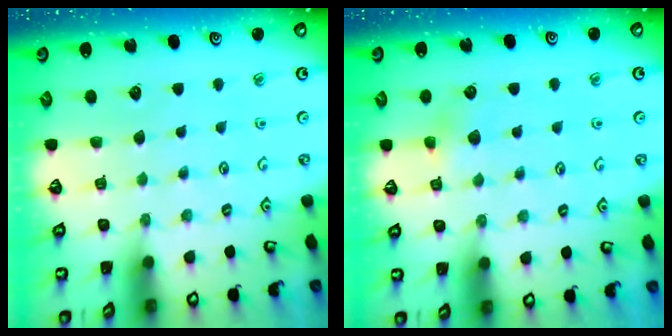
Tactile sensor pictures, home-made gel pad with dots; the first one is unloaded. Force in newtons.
{"total": 4.6, "press": 4.4, "slide": 1.3}